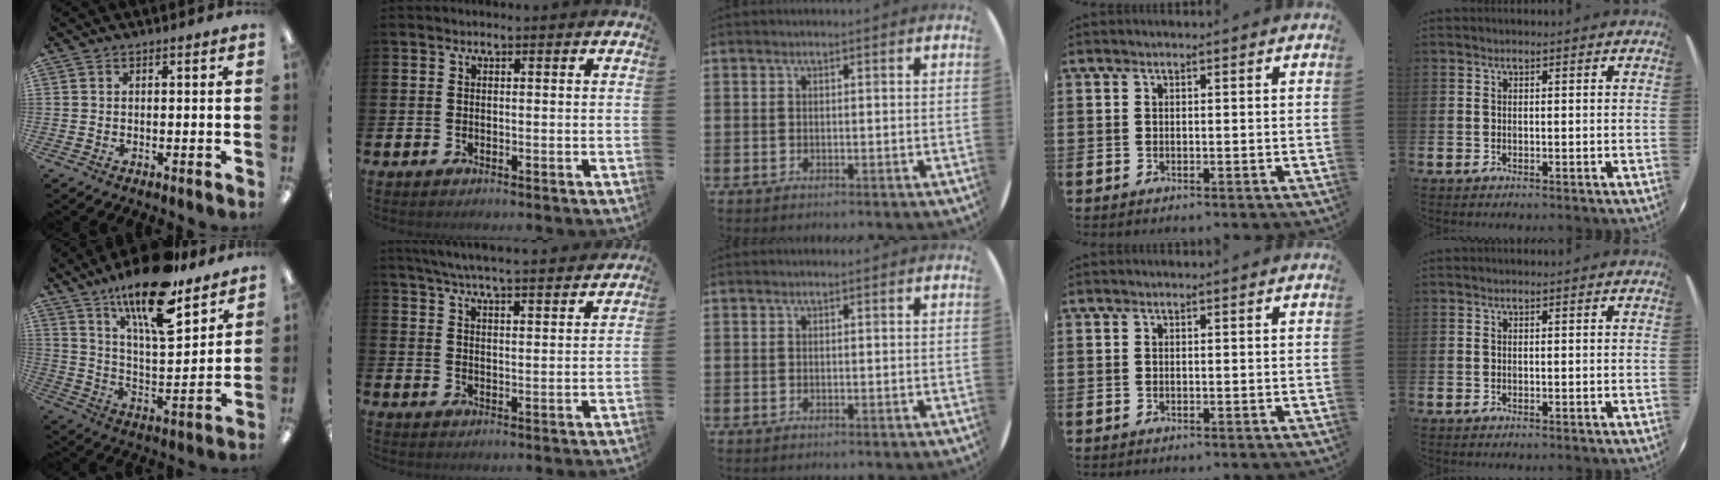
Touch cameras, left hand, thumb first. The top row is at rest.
{"thumb": {"total": 19.2, "force": [13.9, 5.5, 12.0], "torque": [-0.201, -0.086, 0.229]}, "index": {"total": 6.2, "force": [6.0, -0.2, 1.5], "torque": [-0.046, -0.038, 0.106]}}